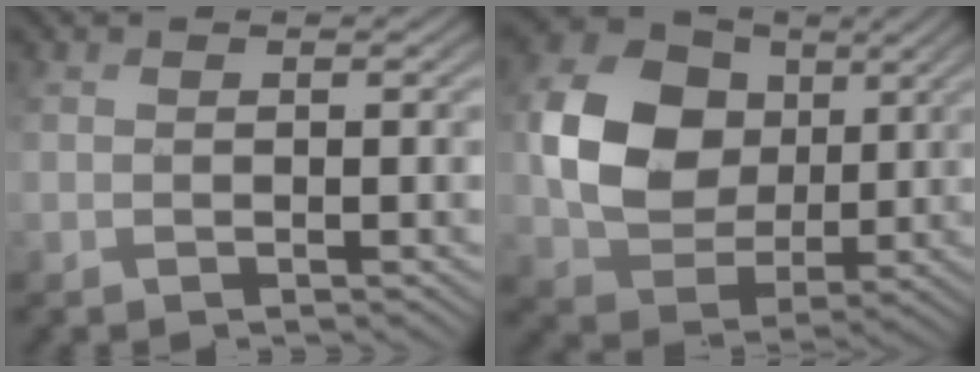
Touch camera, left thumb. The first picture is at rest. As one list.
[{"total": 10.4, "force": [2.7, 8.4, 5.5], "torque": [-0.123, 0.009, 0.049]}]